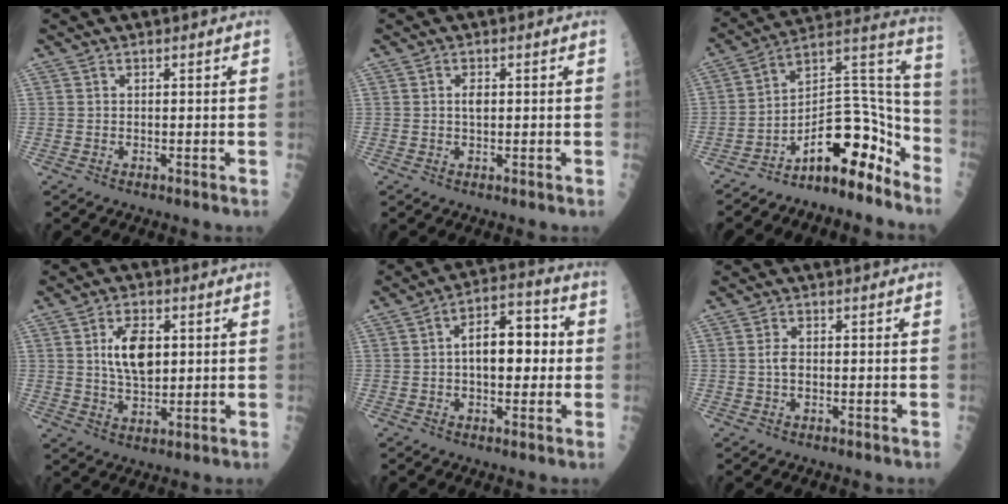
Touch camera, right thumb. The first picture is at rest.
{"total": 1.6, "force": [0.2, 0.8, 1.4], "torque": [-0.022, 0.001, 0.002]}
{"total": 16.1, "force": [-10.5, 5.9, 10.7], "torque": [-0.134, 0.130, -0.169]}
{"total": 8.8, "force": [1.8, 4.8, 7.2], "torque": [-0.109, -0.008, 0.036]}
{"total": 11.6, "force": [0.5, 6.2, 9.7], "torque": [-0.120, 0.028, 0.000]}
{"total": 2.1, "force": [-0.1, 1.1, 1.8], "torque": [-0.033, 0.002, -0.003]}